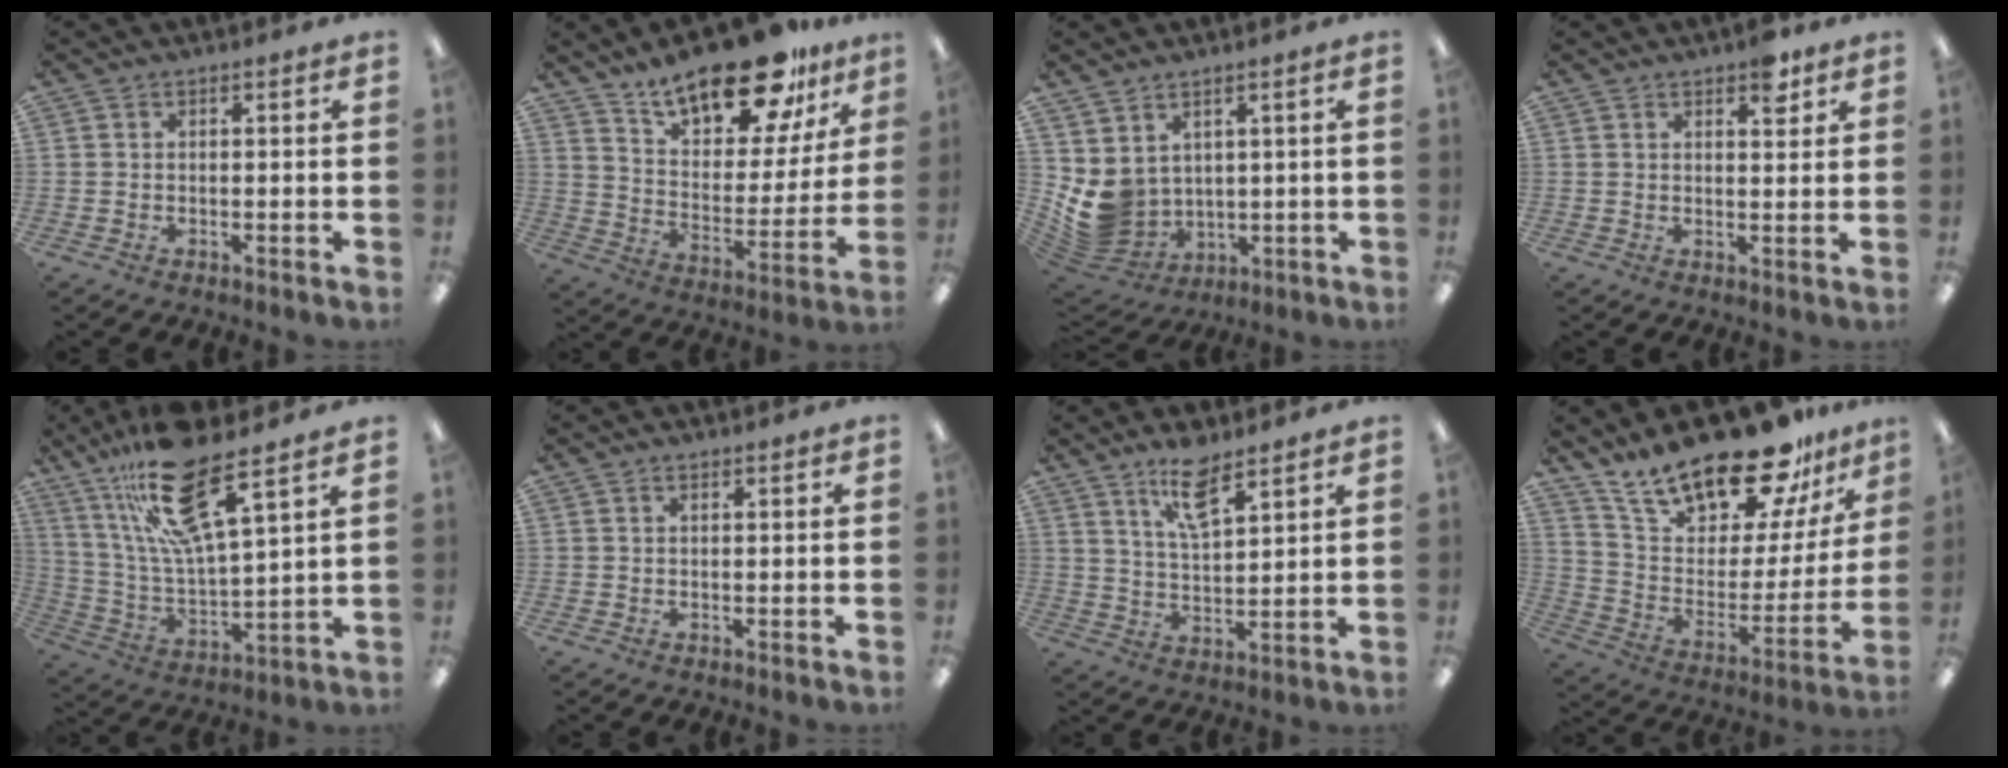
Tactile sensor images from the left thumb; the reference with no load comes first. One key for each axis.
{"total": 21.2, "fx": 16.3, "fy": 8.0, "fz": 10.8, "tx": -0.172, "ty": -0.106, "tz": 0.280}
{"total": 7.4, "fx": 2.5, "fy": 6.3, "fz": 2.9, "tx": -0.092, "ty": -0.033, "tz": 0.058}
{"total": 4.8, "fx": 3.2, "fy": 2.0, "fz": 2.9, "tx": -0.027, "ty": -0.013, "tz": 0.049}
{"total": 20.7, "fx": 14.2, "fy": 5.0, "fz": 14.2, "tx": -0.280, "ty": -0.064, "tz": 0.237}
{"total": 0.0}
{"total": 9.6, "fx": 6.8, "fy": 3.2, "fz": 5.9, "tx": -0.101, "ty": -0.030, "tz": 0.119}
{"total": 23.0, "fx": 19.0, "fy": 7.6, "fz": 10.5, "tx": -0.188, "ty": -0.131, "tz": 0.329}